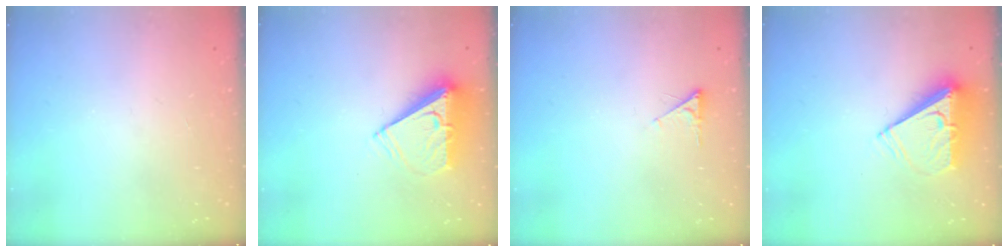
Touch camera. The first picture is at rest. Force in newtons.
{"total": 8.0, "press": 8.0, "slide": 0.5}
{"total": 1.8, "press": 1.7, "slide": 0.3}
{"total": 8.0, "press": 8.0, "slide": 0.5}